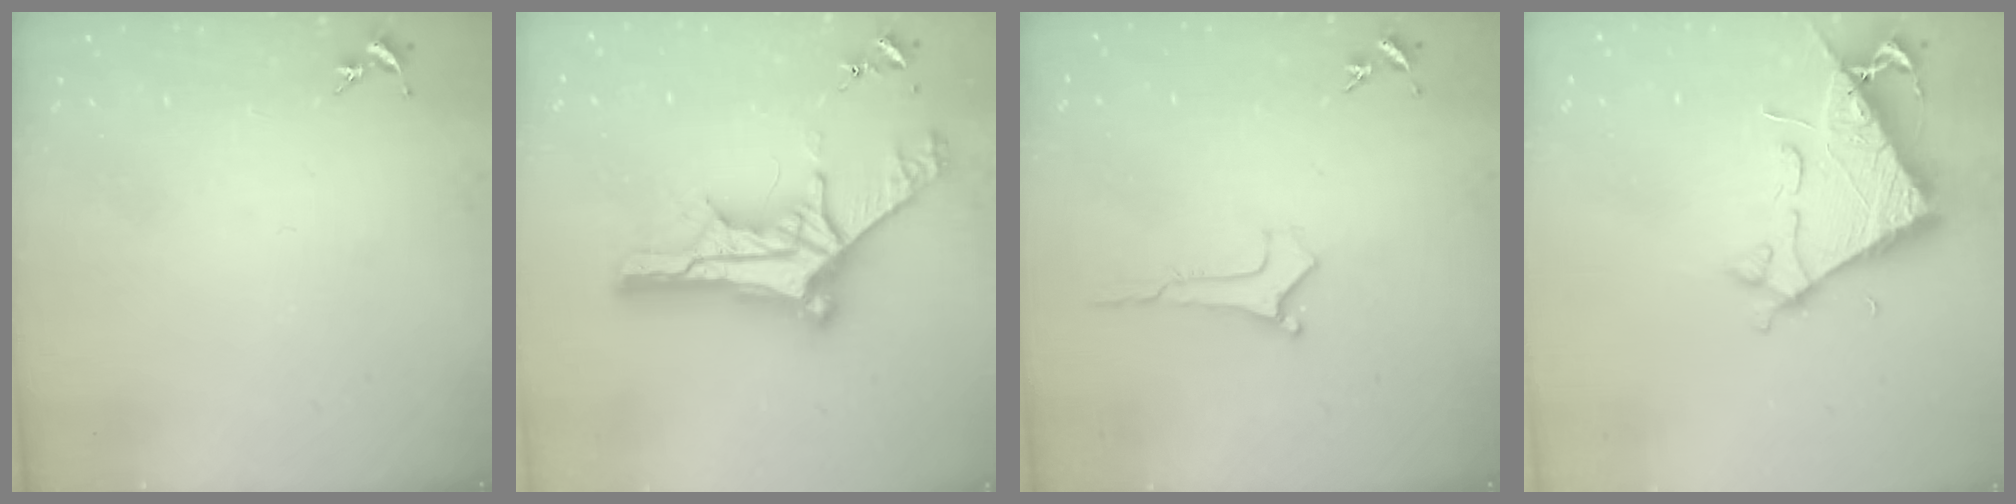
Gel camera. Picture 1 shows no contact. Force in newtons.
{"total": 13.8, "press": 13.8, "slide": 1.0}
{"total": 0.0}
{"total": 6.5, "press": 6.5, "slide": 0.7}